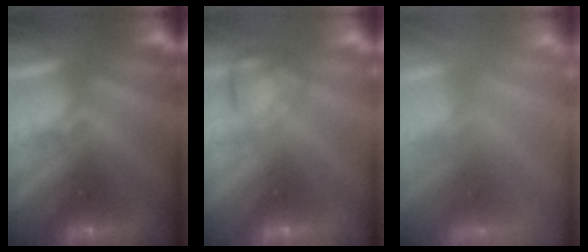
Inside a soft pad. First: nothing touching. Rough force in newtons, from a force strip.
{"total": 3.8}
{"total": 7.5}